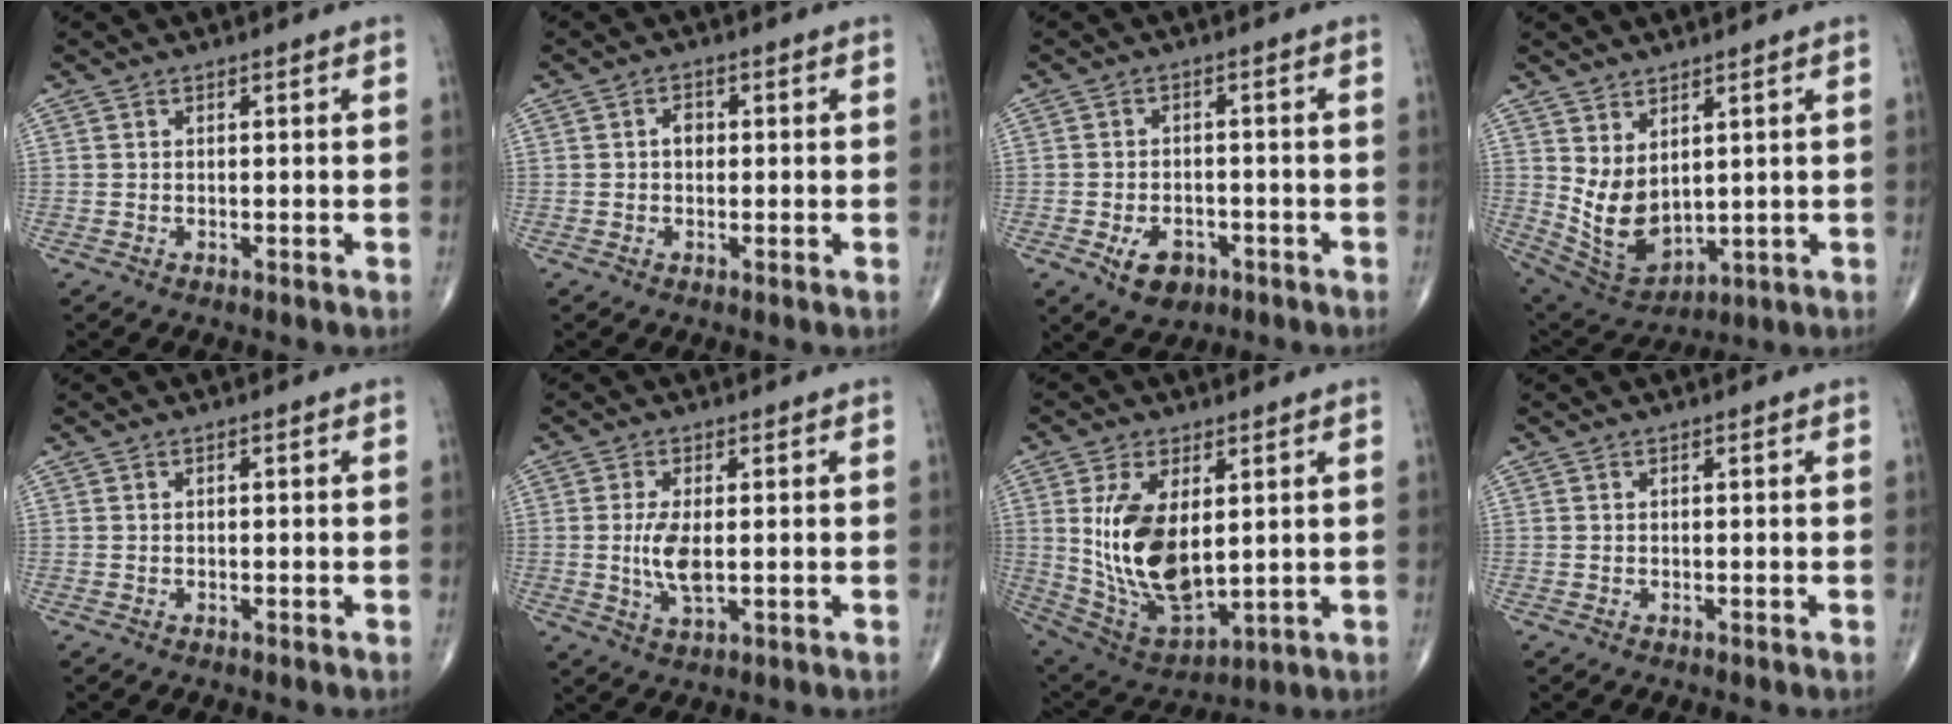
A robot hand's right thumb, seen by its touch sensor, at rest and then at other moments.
{"total": 2.2, "force": [0.1, 1.7, 1.5], "torque": [-0.014, 0.005, 0.000]}
{"total": 6.1, "force": [-2.8, 4.0, 3.6], "torque": [-0.046, 0.012, -0.041]}
{"total": 9.8, "force": [2.4, 5.7, 7.6], "torque": [-0.126, -0.027, 0.073]}
{"total": 0.0}
{"total": 5.8, "force": [-0.1, 2.4, 5.3], "torque": [-0.111, -0.011, 0.000]}
{"total": 16.4, "force": [2.3, 8.6, 13.8], "torque": [-0.250, -0.020, 0.067]}
{"total": 0.0}